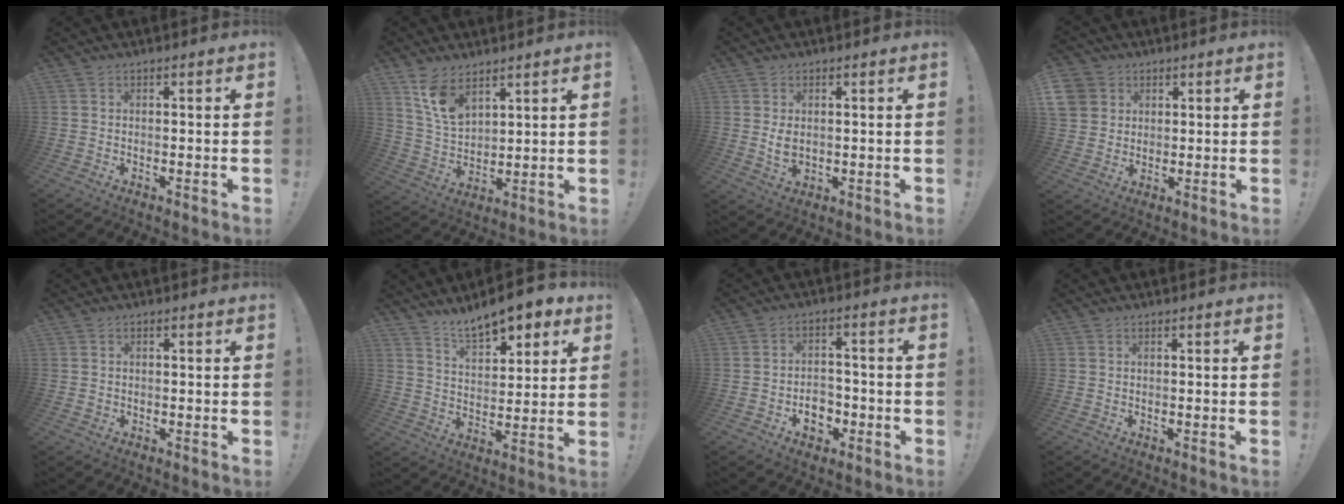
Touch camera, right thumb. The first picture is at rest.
{"total": 10.5, "force": [7.1, 5.5, 5.3], "torque": [-0.091, -0.039, 0.140]}
{"total": 5.1, "force": [1.1, 4.0, 3.0], "torque": [-0.034, -0.008, 0.019]}
{"total": 7.2, "force": [3.0, 6.3, 1.7], "torque": [-0.029, -0.019, 0.061]}
{"total": 0.7, "force": [-0.1, 0.6, 0.2], "torque": [-0.002, 0.002, -0.002]}
{"total": 11.4, "force": [9.2, 3.9, 5.4], "torque": [-0.077, -0.067, 0.164]}
{"total": 7.8, "force": [-3.0, 5.9, 4.1], "torque": [-0.049, 0.015, -0.049]}
{"total": 0.0}